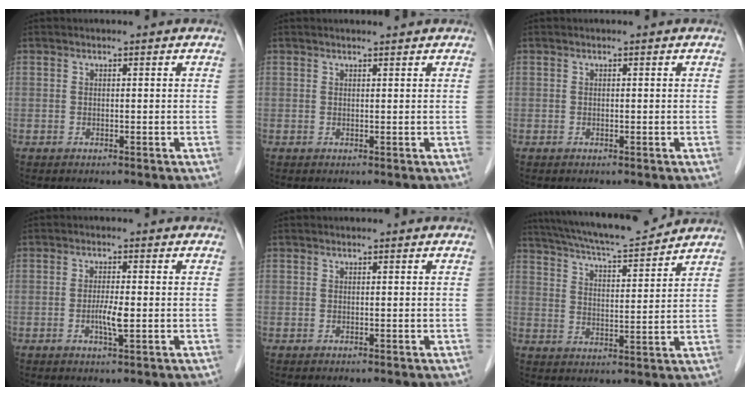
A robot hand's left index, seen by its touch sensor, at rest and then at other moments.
{"total": 1.4, "force": [1.4, -0.1, 0.5], "torque": [-0.008, 0.003, 0.020]}
{"total": 0.0}
{"total": 3.0, "force": [-0.8, 0.3, 2.9], "torque": [-0.059, -0.008, -0.015]}
{"total": 0.0}
{"total": 14.4, "force": [13.1, 0.8, 5.9], "torque": [-0.108, 0.006, 0.206]}